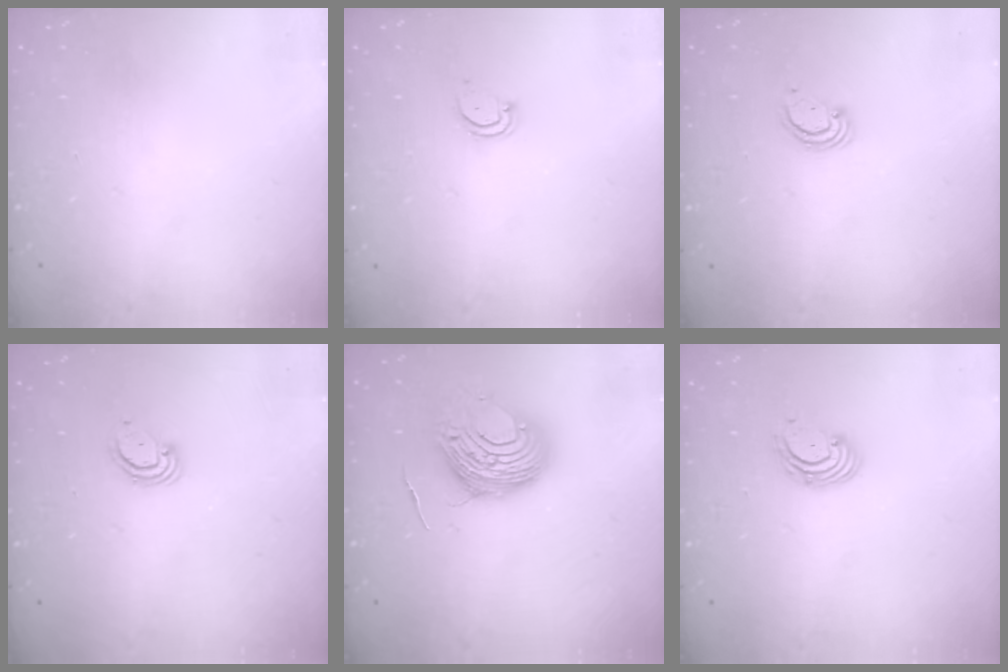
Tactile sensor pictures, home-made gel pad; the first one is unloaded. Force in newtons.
{"total": 2.8, "press": 2.8, "slide": 0.2}
{"total": 2.3, "press": 2.3, "slide": 0.2}
{"total": 3.6, "press": 3.6, "slide": 0.2}
{"total": 11.2, "press": 11.2, "slide": 1.2}
{"total": 2.9, "press": 2.9, "slide": 0.3}